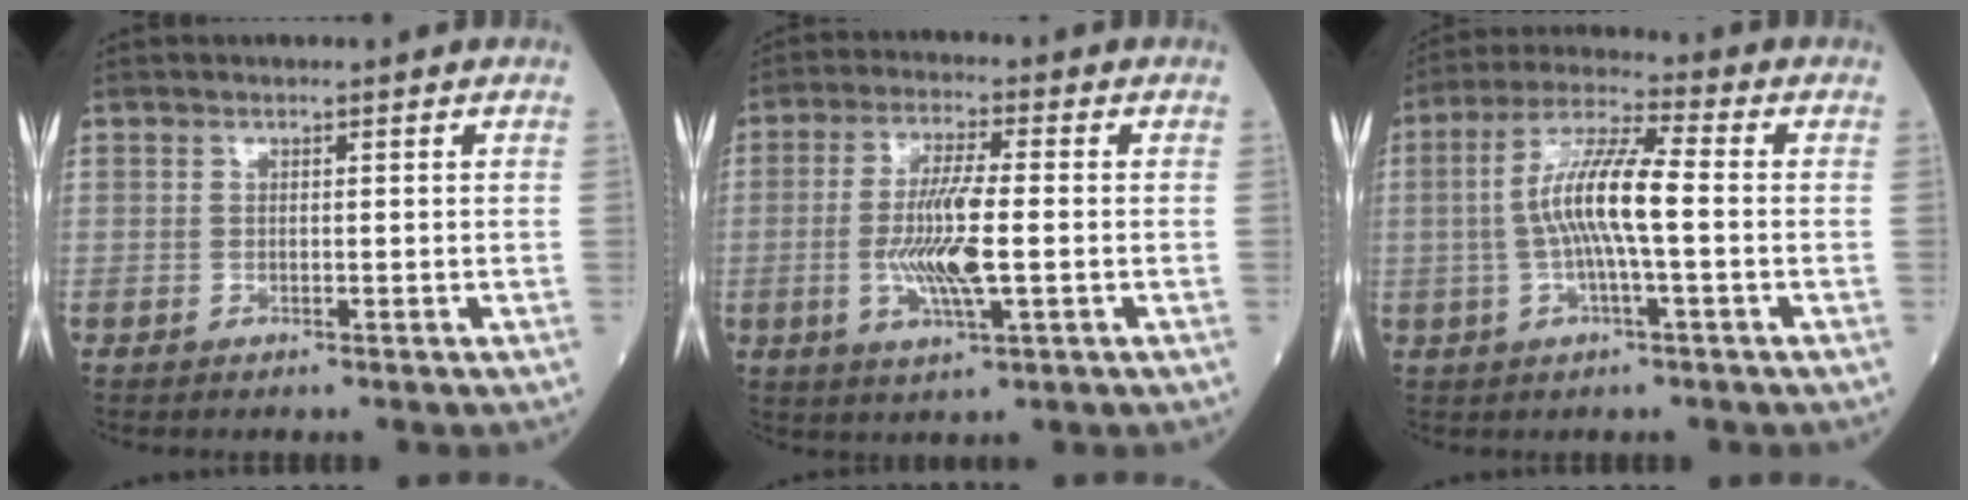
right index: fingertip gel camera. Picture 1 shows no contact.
{"total": 9.7, "force": [-1.3, 1.3, 9.5], "torque": [-0.190, -0.007, -0.024]}
{"total": 9.9, "force": [-0.6, 1.0, 9.8], "torque": [-0.192, 0.015, -0.018]}